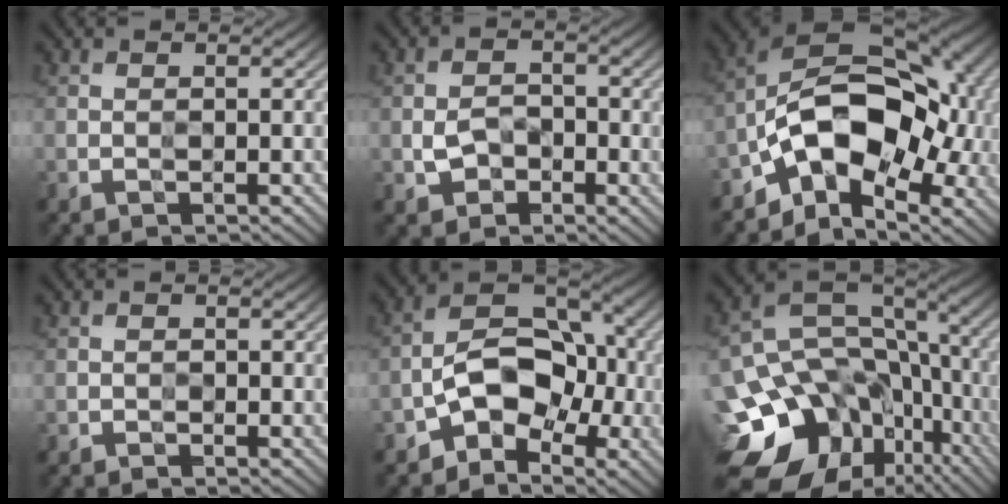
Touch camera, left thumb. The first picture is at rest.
{"total": 2.4, "force": [-0.8, 2.0, 1.0], "torque": [-0.016, 0.004, -0.016]}
{"total": 14.2, "force": [-3.6, 8.9, 10.4], "torque": [-0.153, -0.005, -0.075]}
{"total": 0.0}
{"total": 7.6, "force": [-2.9, 5.0, 4.9], "torque": [-0.069, 0.014, -0.064]}
{"total": 20.4, "force": [-8.5, 15.1, 10.9], "torque": [-0.245, -0.022, -0.087]}